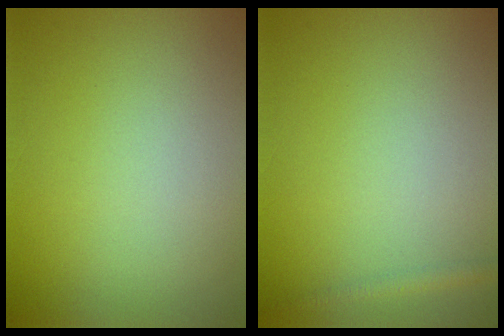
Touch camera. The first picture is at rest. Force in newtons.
{"total": 0.9, "press": 0.9, "slide": 0.1}